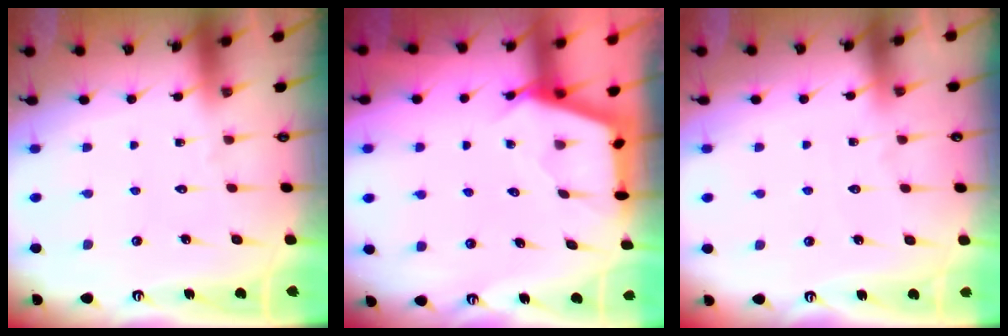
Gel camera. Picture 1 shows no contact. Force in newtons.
{"total": 3.0, "press": 3.0, "slide": 0.4}
{"total": 3.1, "press": 3.1, "slide": 0.4}